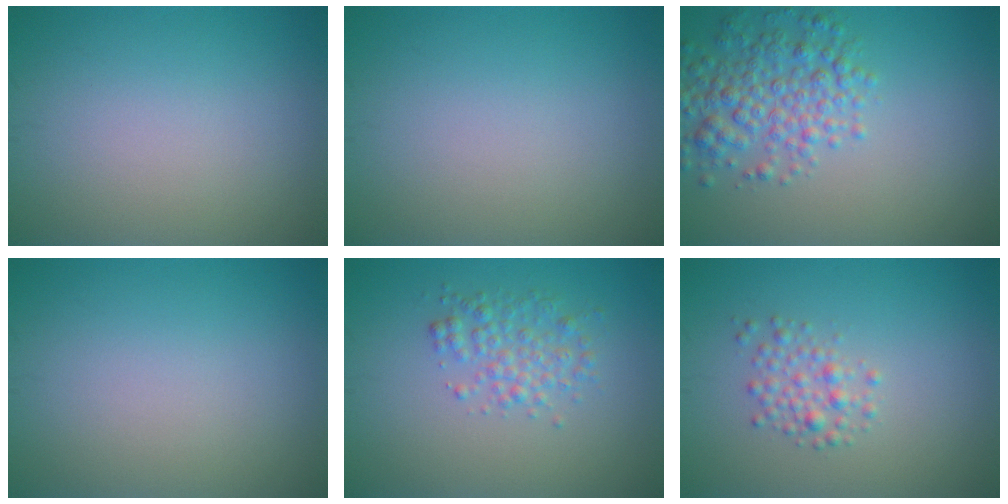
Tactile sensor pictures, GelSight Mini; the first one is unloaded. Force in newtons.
{"total": 0.0}
{"total": 4.9, "press": 4.9, "slide": 0.2}
{"total": 0.0}
{"total": 2.6, "press": 2.6, "slide": 0.0}
{"total": 2.1, "press": 2.1, "slide": 0.1}